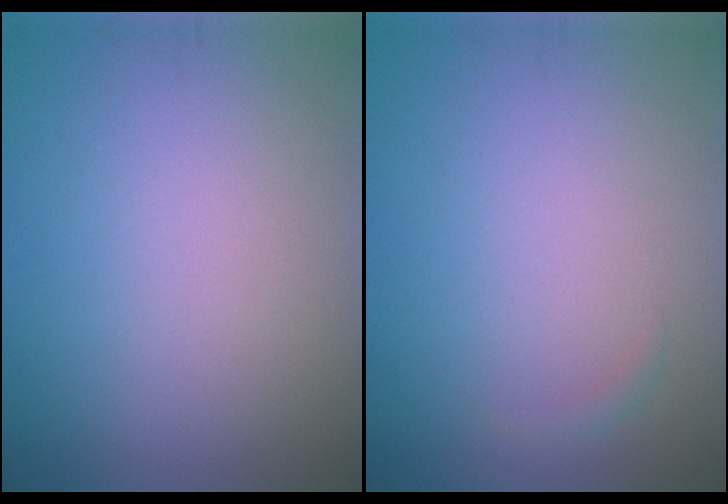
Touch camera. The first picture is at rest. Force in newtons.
{"total": 0.5, "press": 0.5, "slide": 0.0}